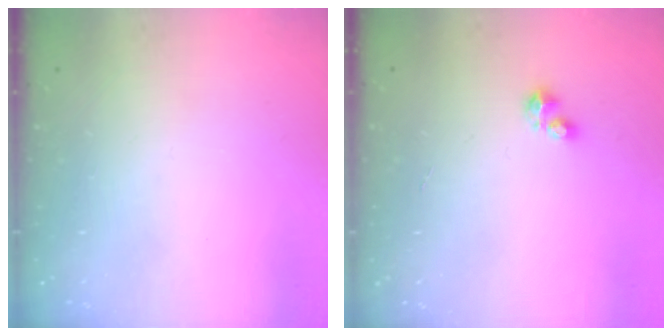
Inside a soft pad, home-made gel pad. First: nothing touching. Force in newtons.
{"total": 2.5, "press": 2.5, "slide": 0.4}